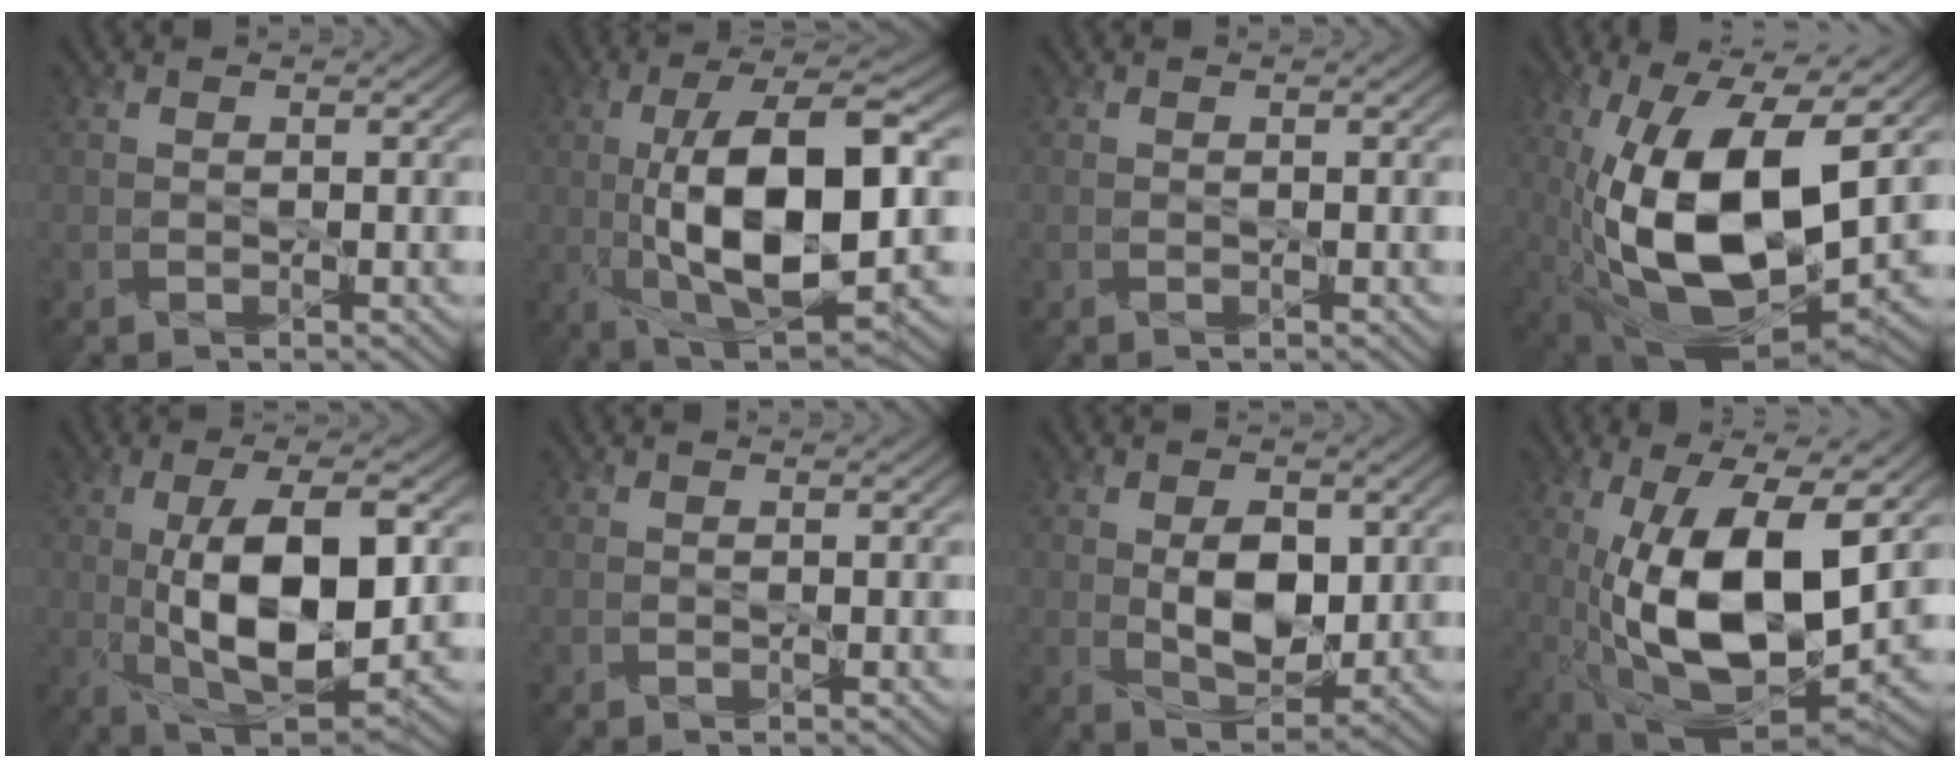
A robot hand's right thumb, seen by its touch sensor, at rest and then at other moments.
{"total": 14.4, "force": [-0.7, 5.4, 13.3], "torque": [-0.231, 0.009, -0.016]}
{"total": 0.0}
{"total": 17.6, "force": [-0.3, 8.5, 15.4], "torque": [-0.290, -0.023, -0.004]}
{"total": 12.7, "force": [-0.3, 5.2, 11.6], "torque": [-0.204, -0.003, 0.001]}
{"total": 0.0}
{"total": 6.4, "force": [0.5, 3.8, 5.2], "torque": [-0.097, -0.006, 0.009]}
{"total": 16.3, "force": [0.3, 7.1, 14.7], "torque": [-0.277, -0.013, 0.004]}